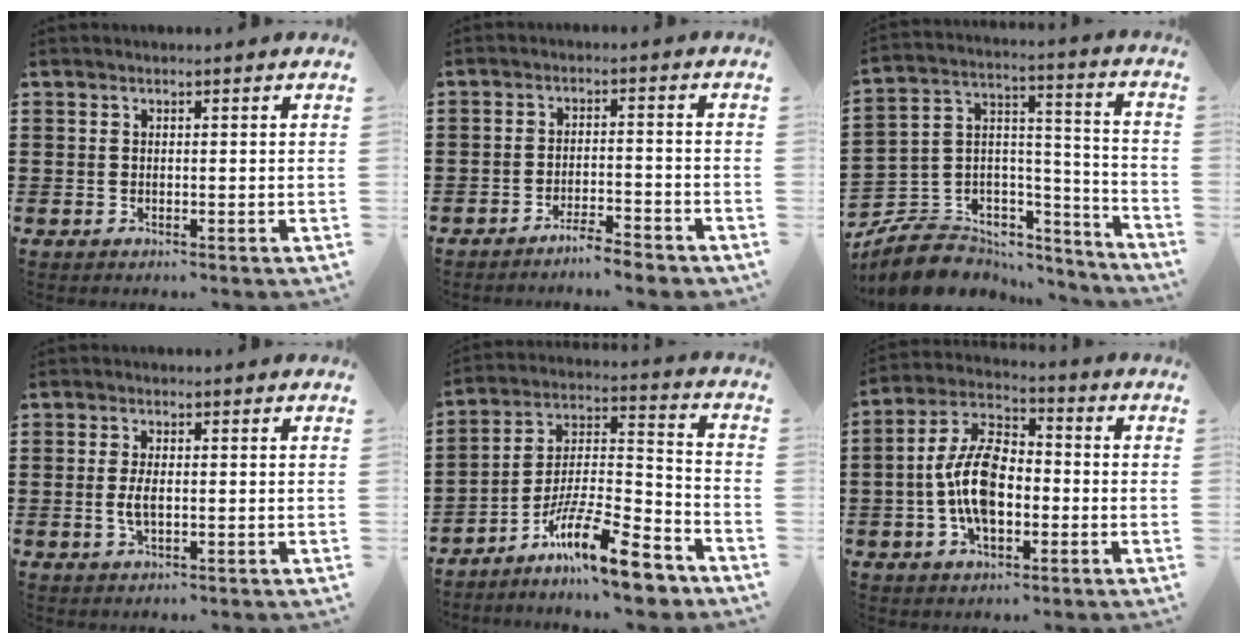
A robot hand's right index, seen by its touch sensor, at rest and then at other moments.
{"total": 3.6, "force": [-3.5, 0.1, 1.0], "torque": [-0.020, 0.003, -0.071]}
{"total": 7.8, "force": [-6.0, 4.7, 1.8], "torque": [-0.057, 0.001, -0.113]}
{"total": 3.1, "force": [-0.2, 1.2, 2.8], "torque": [-0.068, -0.004, -0.010]}
{"total": 14.6, "force": [-11.0, 2.6, 9.3], "torque": [-0.154, 0.032, -0.198]}
{"total": 10.8, "force": [-1.9, 6.0, 8.8], "torque": [-0.209, 0.005, -0.042]}